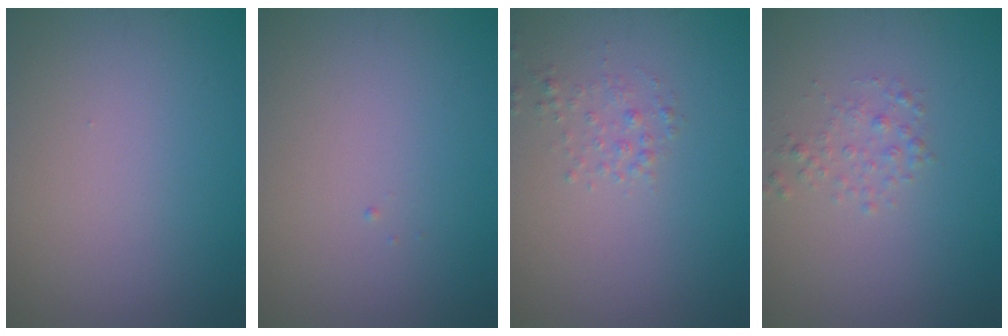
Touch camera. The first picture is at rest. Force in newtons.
{"total": 0.0}
{"total": 1.3, "press": 1.2, "slide": 0.1}
{"total": 1.4, "press": 1.4, "slide": 0.0}